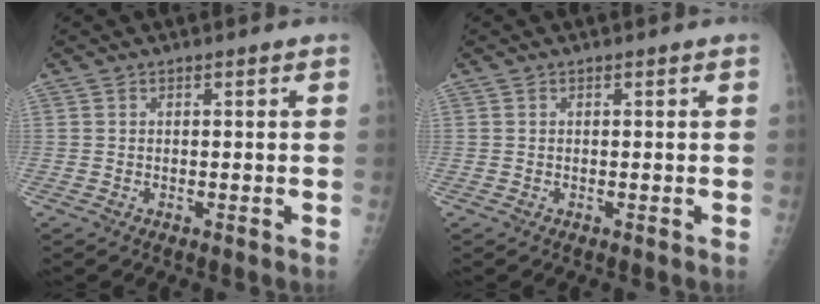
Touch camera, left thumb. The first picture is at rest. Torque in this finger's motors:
{"motor_torque": [-0.07, 0.02, -0.07, -0.03, 0.00]}